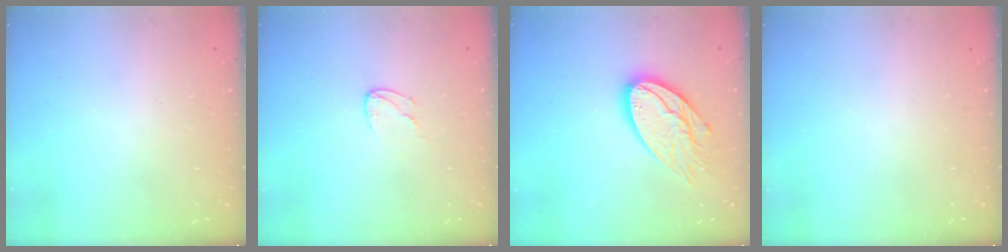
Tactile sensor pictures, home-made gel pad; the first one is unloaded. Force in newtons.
{"total": 4.9, "press": 4.9, "slide": 0.4}
{"total": 14.3, "press": 14.3, "slide": 0.7}
{"total": 0.0}